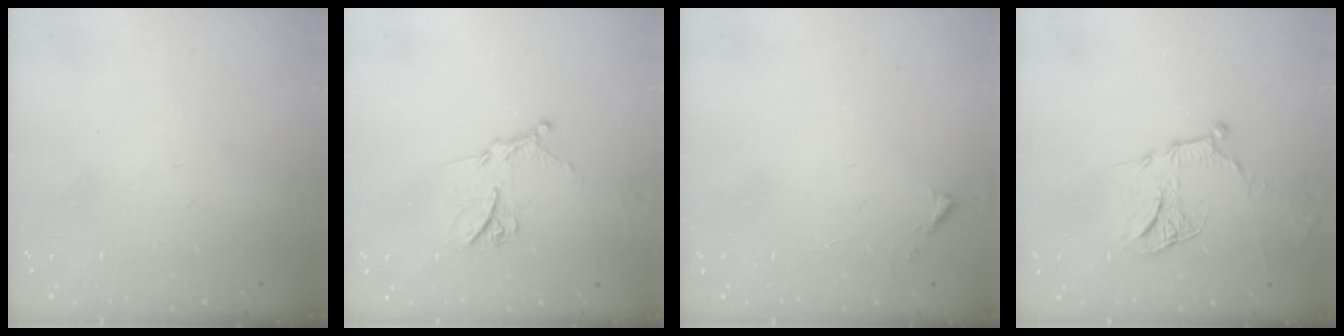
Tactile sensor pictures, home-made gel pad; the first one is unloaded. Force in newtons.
{"total": 12.6, "press": 12.5, "slide": 0.9}
{"total": 3.1, "press": 3.1, "slide": 0.4}
{"total": 14.1, "press": 14.1, "slide": 1.4}